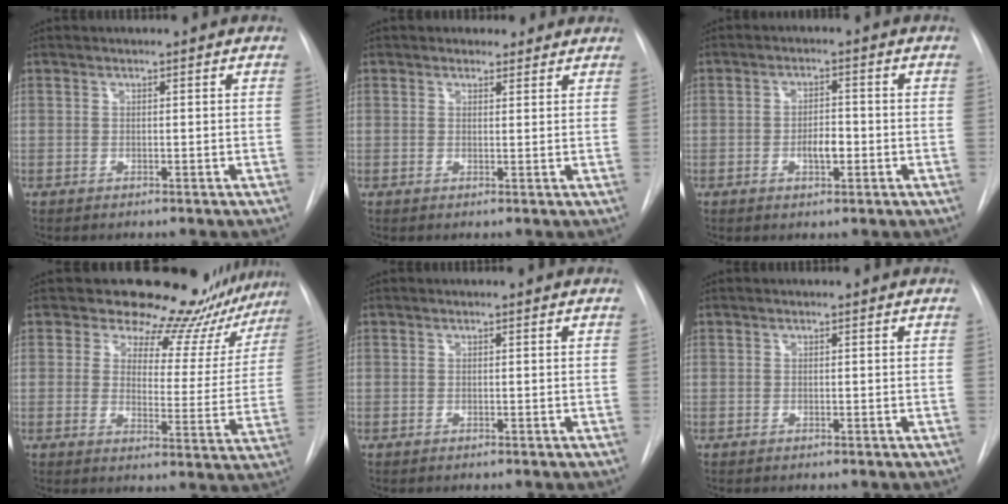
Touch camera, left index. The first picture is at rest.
{"total": 2.6, "force": [2.1, 1.5, 0.0], "torque": [0.006, 0.006, 0.021]}
{"total": 3.5, "force": [-1.1, 1.5, 3.0], "torque": [-0.049, 0.004, -0.016]}
{"total": 17.3, "force": [16.3, 5.0, 2.7], "torque": [-0.006, -0.069, 0.172]}
{"total": 0.0}
{"total": 0.0}